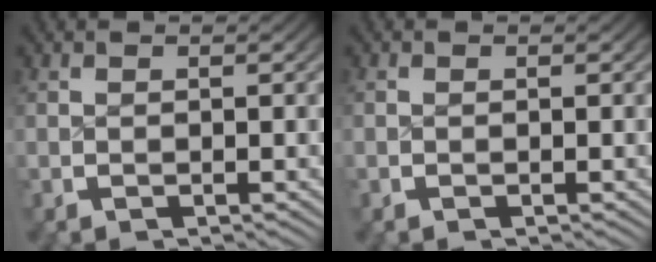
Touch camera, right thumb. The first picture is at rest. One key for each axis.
{"total": 0.0}